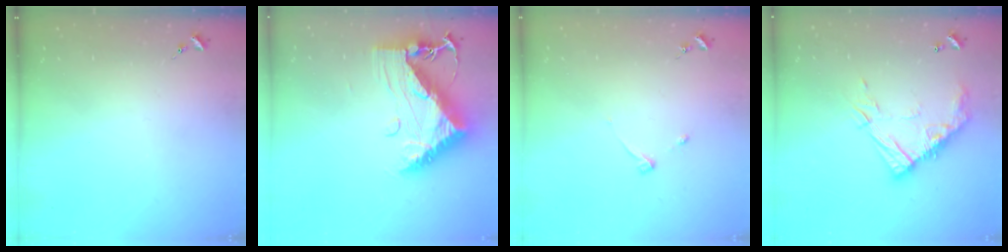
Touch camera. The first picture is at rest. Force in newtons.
{"total": 14.1, "press": 14.0, "slide": 1.3}
{"total": 3.3, "press": 3.2, "slide": 0.6}
{"total": 12.5, "press": 12.5, "slide": 1.0}